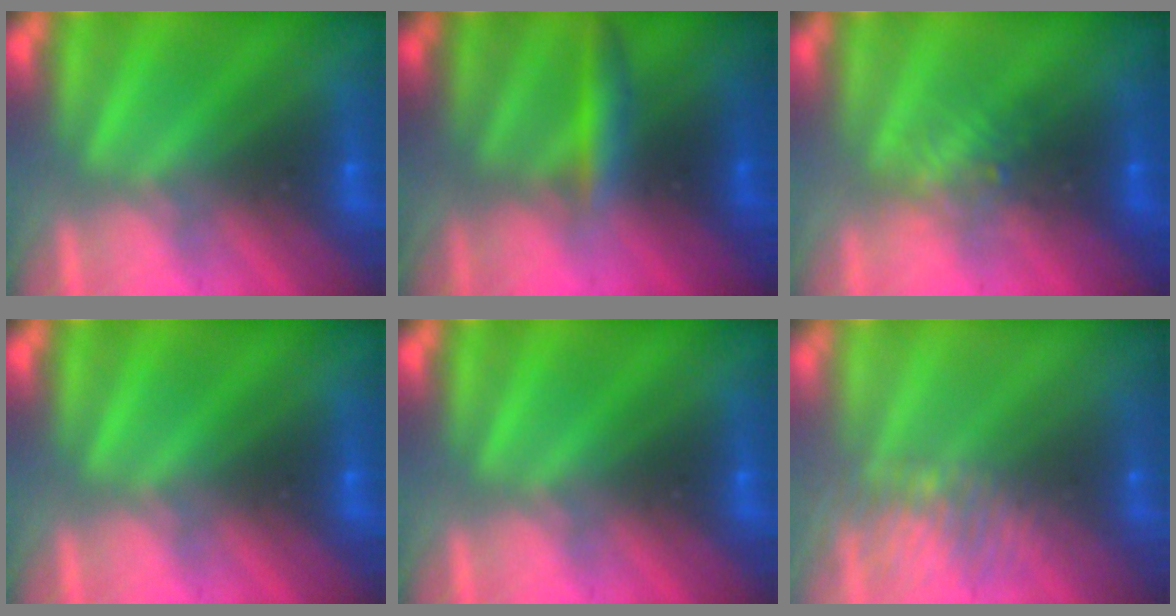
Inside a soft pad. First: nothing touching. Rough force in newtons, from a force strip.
{"total": 2.7}
{"total": 2.2}
{"total": 0.0}
{"total": 0.0}
{"total": 6.5}